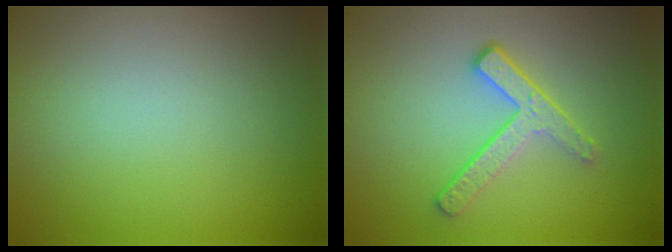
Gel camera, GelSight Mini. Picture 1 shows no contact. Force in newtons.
{"total": 3.1, "press": 2.5, "slide": 1.8}